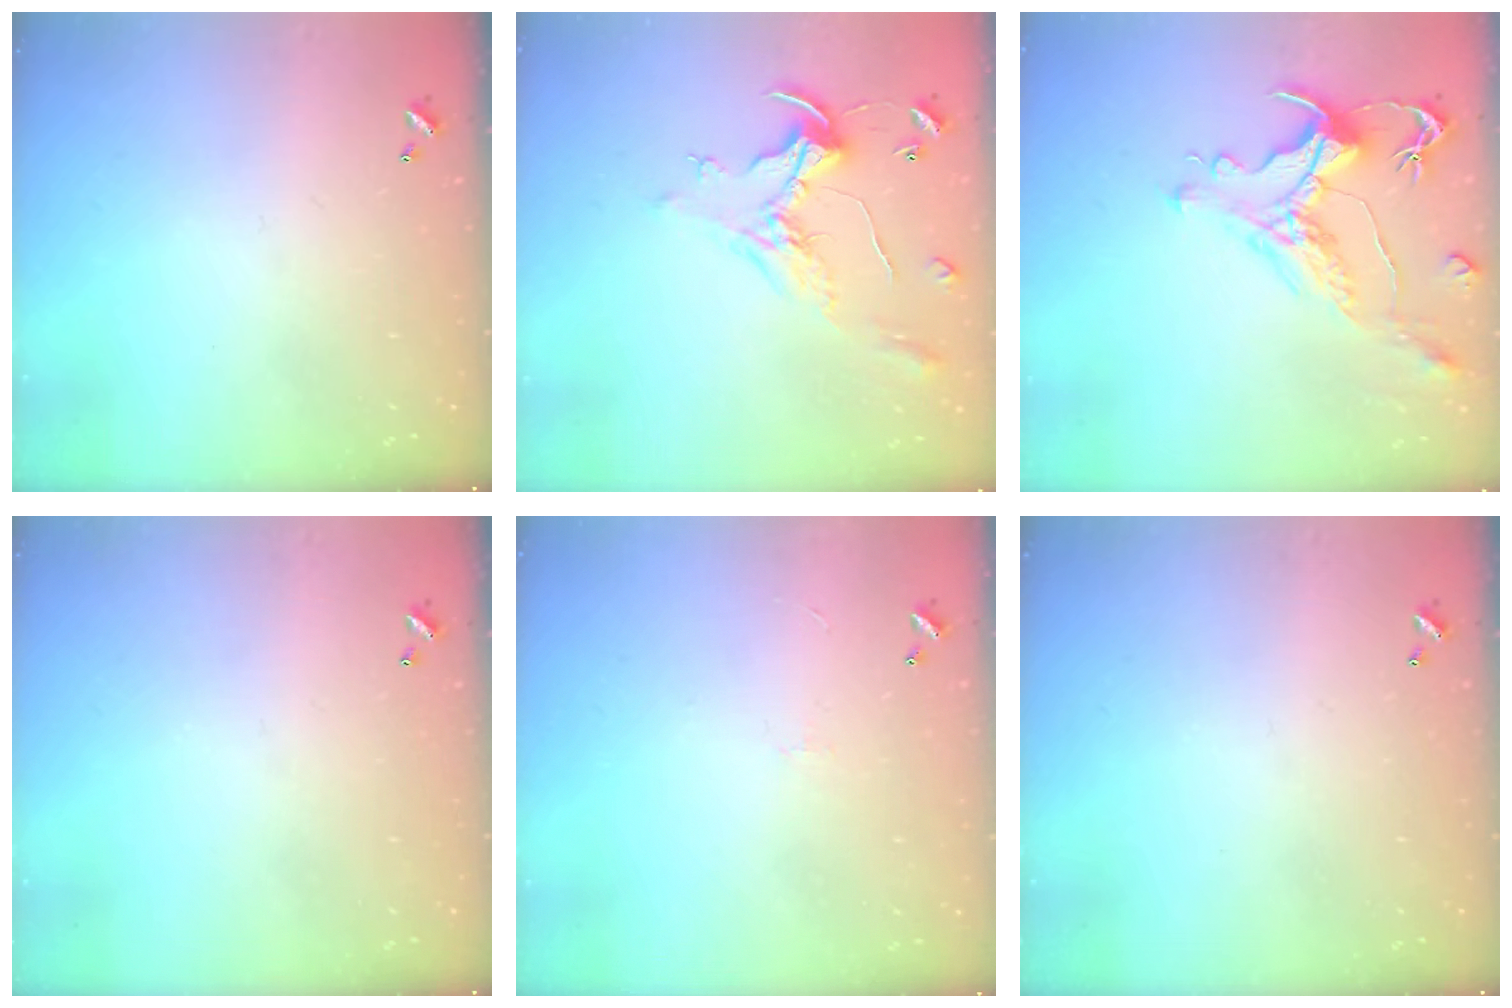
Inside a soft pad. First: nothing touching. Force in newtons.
{"total": 0.8, "press": 0.5, "slide": 0.6}
{"total": 1.4, "press": 0.2, "slide": 1.4}
{"total": 0.0}
{"total": 0.7, "press": 0.3, "slide": 0.7}
{"total": 0.0}